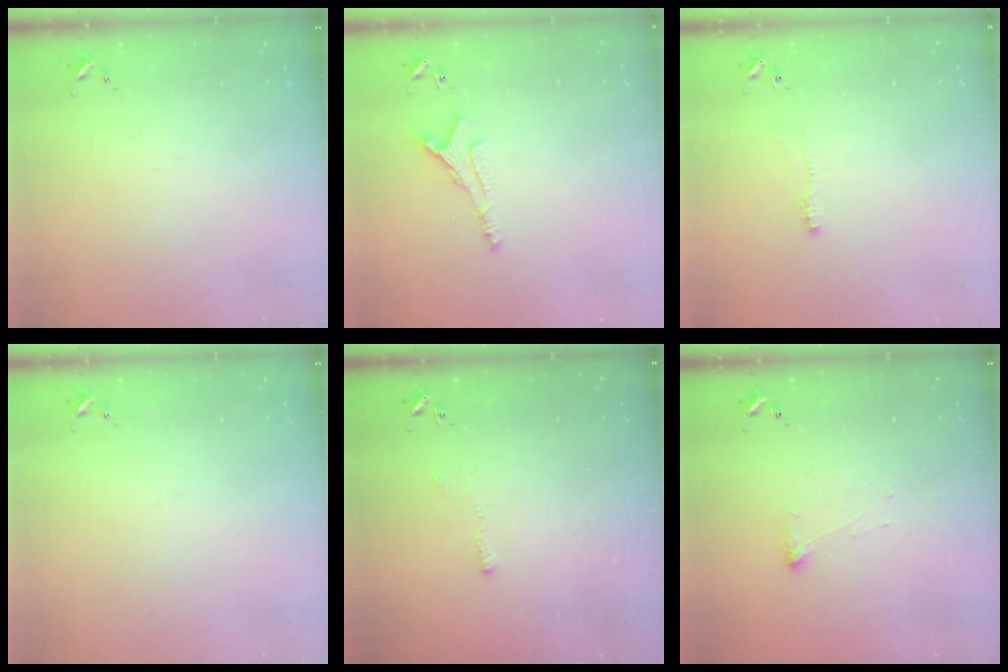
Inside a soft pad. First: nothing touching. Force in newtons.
{"total": 6.0, "press": 6.0, "slide": 0.9}
{"total": 5.1, "press": 5.0, "slide": 0.6}
{"total": 0.0}
{"total": 3.3, "press": 3.2, "slide": 0.7}
{"total": 4.1, "press": 4.1, "slide": 0.8}